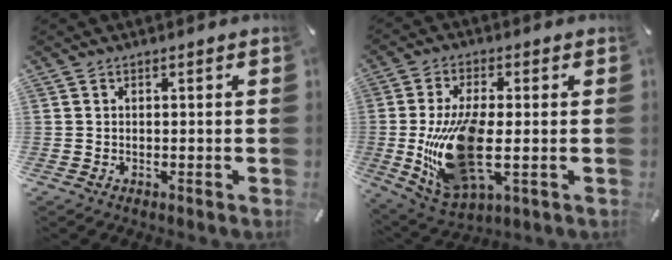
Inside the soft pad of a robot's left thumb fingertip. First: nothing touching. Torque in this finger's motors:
{"motor_torque": [0.43, 1.23, 1.82, -0.03, 0.60]}